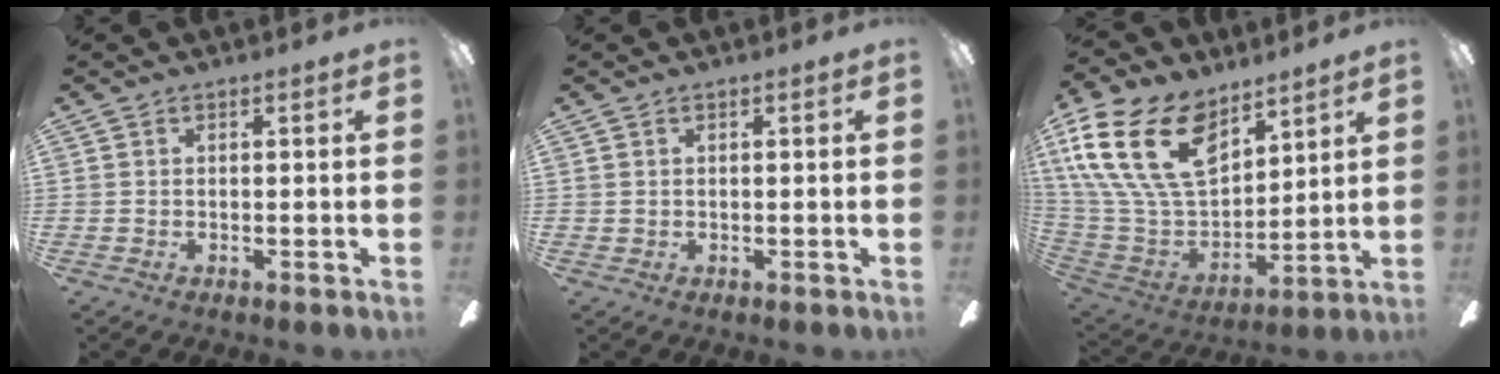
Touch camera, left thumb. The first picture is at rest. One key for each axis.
{"total": 0.5, "fx": 0.3, "fy": 0.4, "fz": 0.1, "tx": -0.002, "ty": 0.004, "tz": 0.004}
{"total": 23.5, "fx": 11.8, "fy": 14.0, "fz": 14.8, "tx": -0.324, "ty": -0.054, "tz": 0.213}